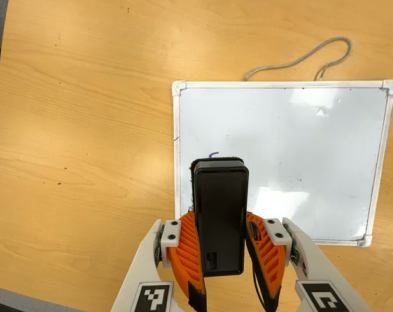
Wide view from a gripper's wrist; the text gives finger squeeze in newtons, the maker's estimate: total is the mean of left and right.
{"total": 4.7, "left": 4.4, "right": 5.1}